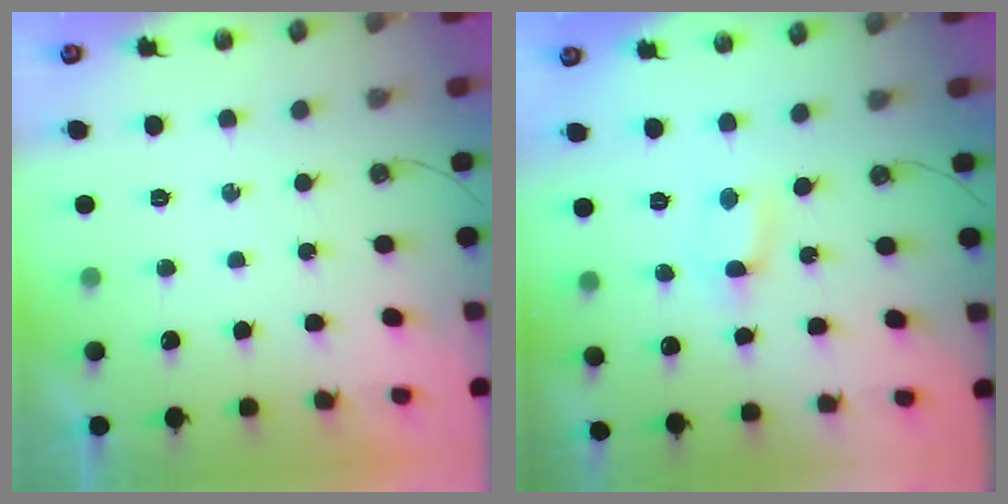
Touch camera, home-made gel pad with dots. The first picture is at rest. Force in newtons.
{"total": 0.6, "press": 0.3, "slide": 0.5}